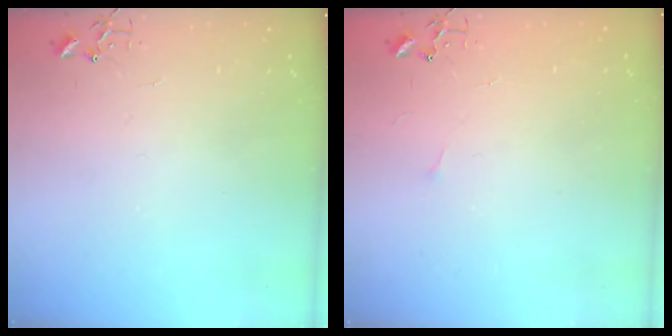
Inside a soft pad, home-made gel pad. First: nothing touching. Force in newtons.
{"total": 2.7, "press": 2.6, "slide": 0.4}